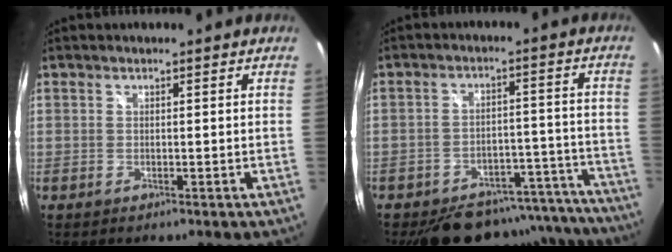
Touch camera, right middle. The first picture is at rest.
{"total": 20.0, "force": [-17.9, 7.2, 5.1], "torque": [-0.087, 0.047, -0.215]}